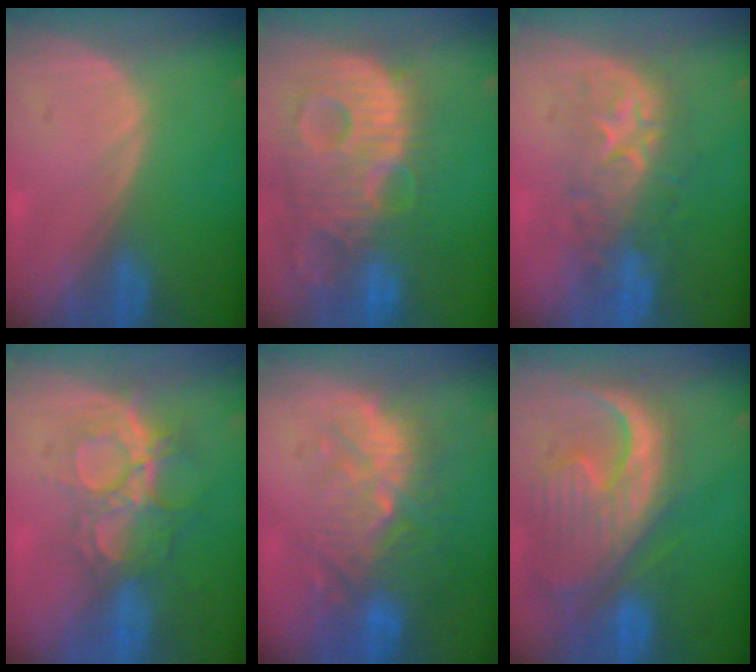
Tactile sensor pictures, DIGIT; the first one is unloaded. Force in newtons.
{"total": 13.9, "press": 12.0, "slide": 7.1}
{"total": 8.2, "press": 8.2, "slide": 0.5}
{"total": 9.4, "press": 8.0, "slide": 5.0}
{"total": 11.0, "press": 9.8, "slide": 5.0}
{"total": 13.3, "press": 11.5, "slide": 6.7}